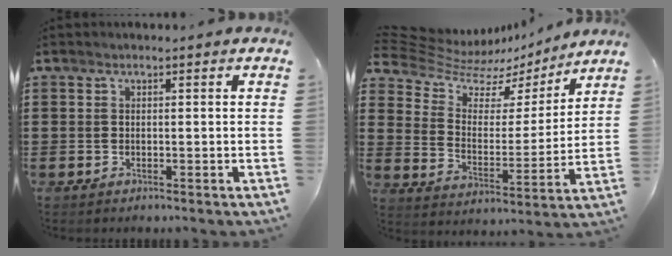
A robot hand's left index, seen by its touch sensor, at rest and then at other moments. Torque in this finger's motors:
{"motor_torque": [-0.03, 2.11, -0.48, -0.13]}